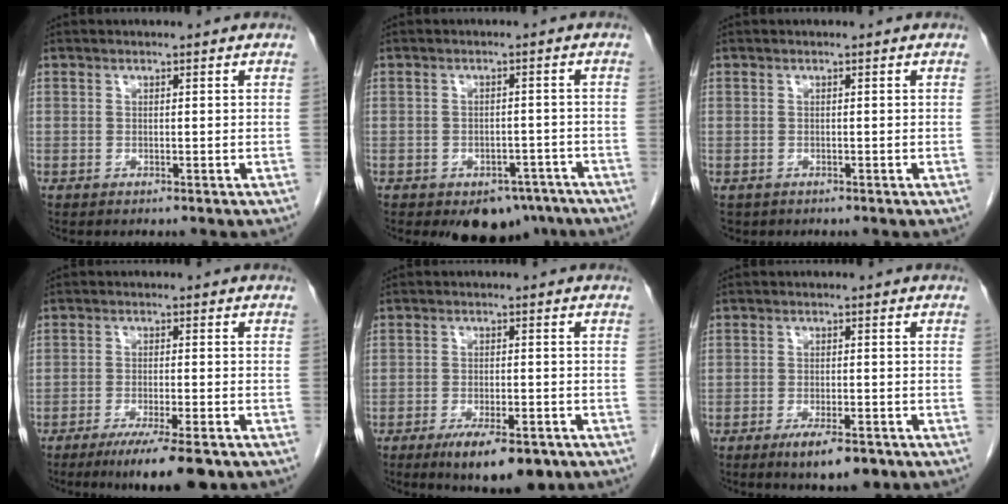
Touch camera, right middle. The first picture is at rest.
{"total": 7.1, "force": [-5.2, 3.9, 2.9], "torque": [-0.020, 0.009, -0.067]}
{"total": 0.9, "force": [-0.5, 0.7, 0.0], "torque": [-0.010, 0.003, -0.004]}
{"total": 9.0, "force": [-6.3, 0.7, 6.3], "torque": [-0.089, -0.019, -0.094]}
{"total": 9.0, "force": [-5.9, 2.7, 6.2], "torque": [-0.090, -0.011, -0.087]}
{"total": 5.9, "force": [-3.8, 1.5, 4.2], "torque": [-0.066, -0.009, -0.053]}